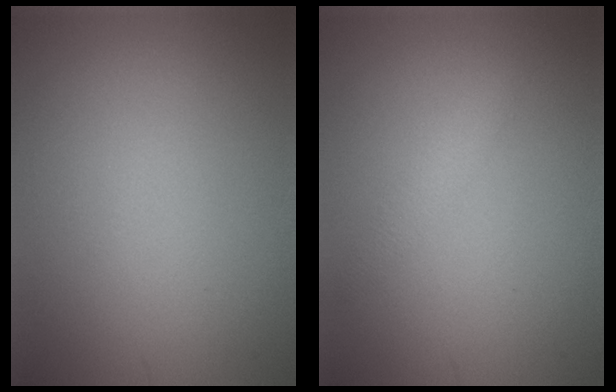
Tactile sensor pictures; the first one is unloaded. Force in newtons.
{"total": 1.3, "press": 1.3, "slide": 0.1}